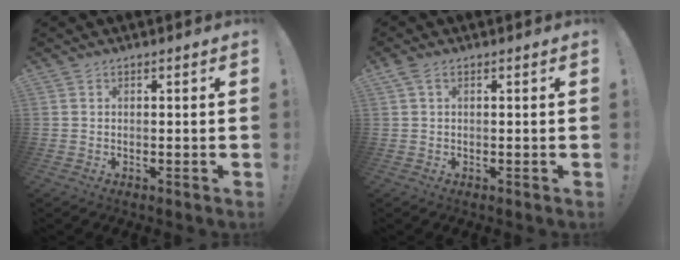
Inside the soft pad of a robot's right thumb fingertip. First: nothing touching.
{"total": 1.0, "force": [0.6, 0.5, 0.7], "torque": [-0.023, 0.004, 0.012]}